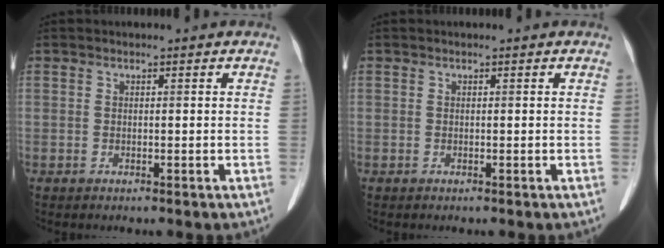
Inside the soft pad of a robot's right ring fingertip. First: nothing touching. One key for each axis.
{"total": 0.0}